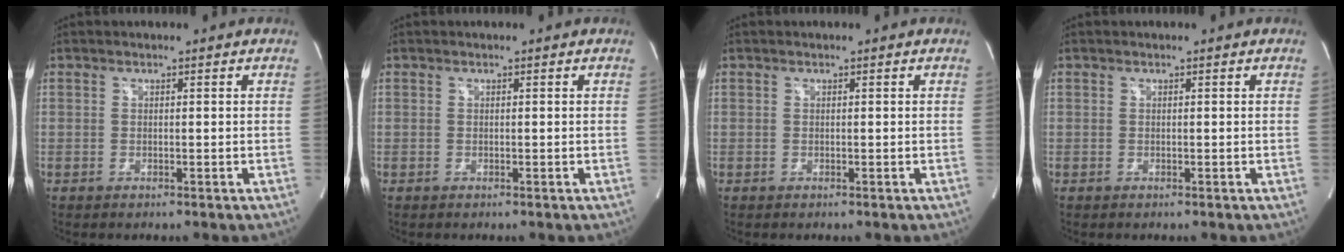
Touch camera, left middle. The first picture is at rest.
{"total": 0.0}
{"total": 0.0}
{"total": 0.0}